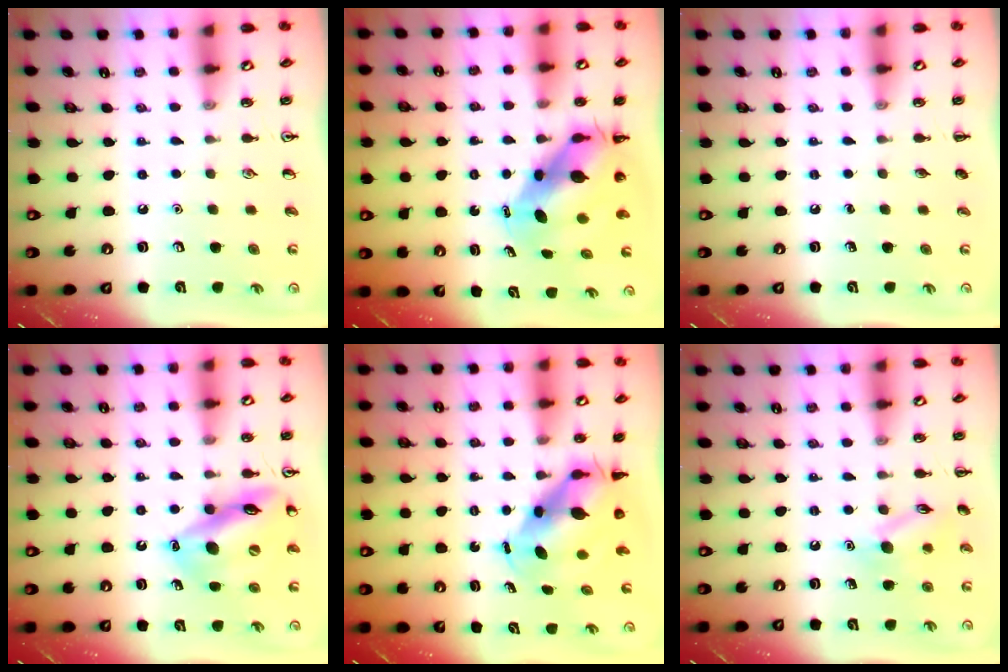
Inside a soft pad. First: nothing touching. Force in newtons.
{"total": 7.9, "press": 7.6, "slide": 2.3}
{"total": 0.0}
{"total": 15.3, "press": 15.0, "slide": 2.8}
{"total": 6.8, "press": 6.6, "slide": 1.6}
{"total": 10.8, "press": 10.7, "slide": 0.6}